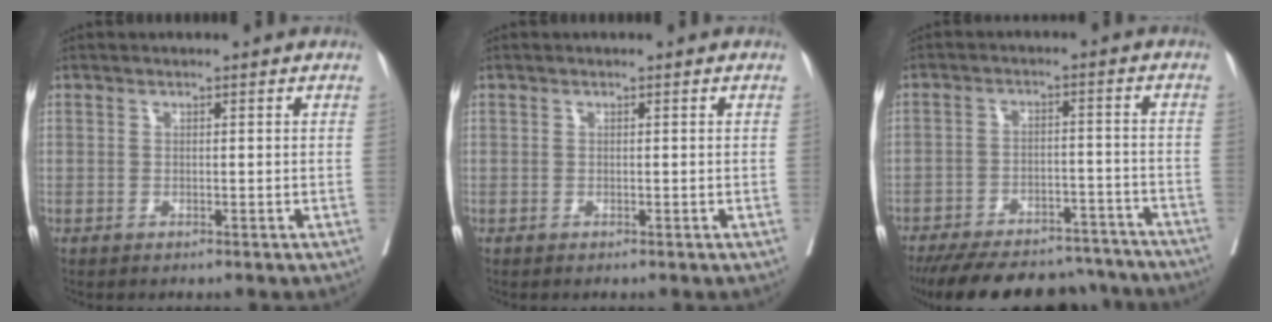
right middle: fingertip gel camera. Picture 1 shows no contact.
{"total": 0.0}
{"total": 21.5, "force": [-18.8, 7.0, 7.6], "torque": [-0.142, -0.002, -0.255]}